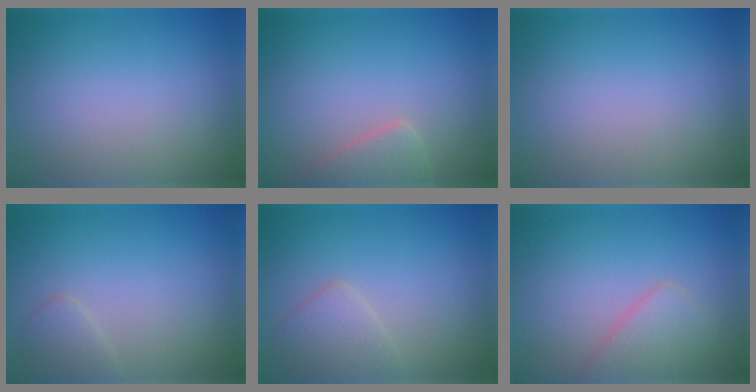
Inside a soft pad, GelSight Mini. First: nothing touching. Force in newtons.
{"total": 2.6, "press": 2.6, "slide": 0.3}
{"total": 0.0}
{"total": 1.4, "press": 1.4, "slide": 0.1}
{"total": 2.5, "press": 2.5, "slide": 0.2}
{"total": 2.6, "press": 2.6, "slide": 0.1}